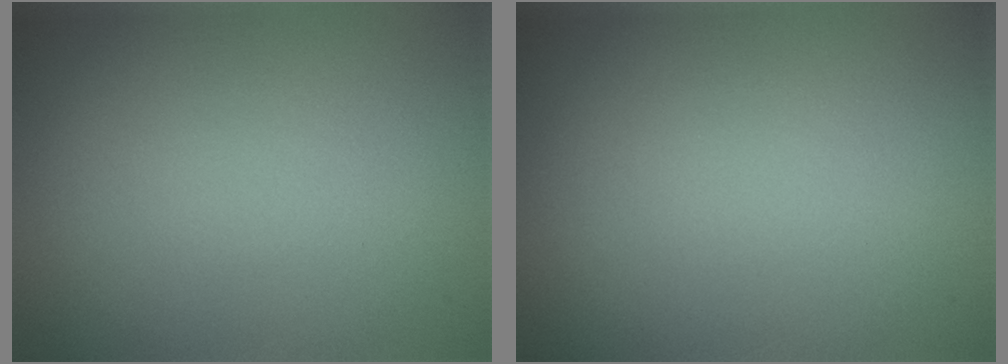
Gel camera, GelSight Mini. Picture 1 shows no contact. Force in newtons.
{"total": 0.0}